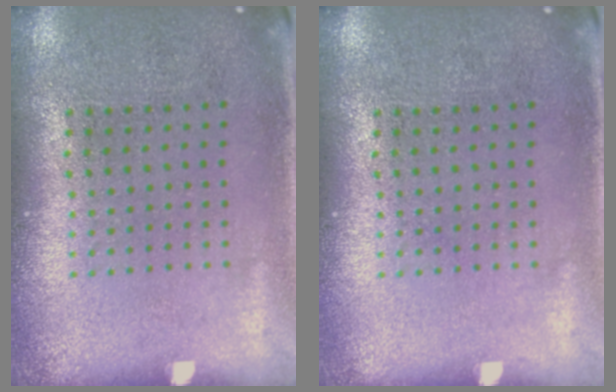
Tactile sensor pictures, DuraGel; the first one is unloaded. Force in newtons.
{"total": 0.0}